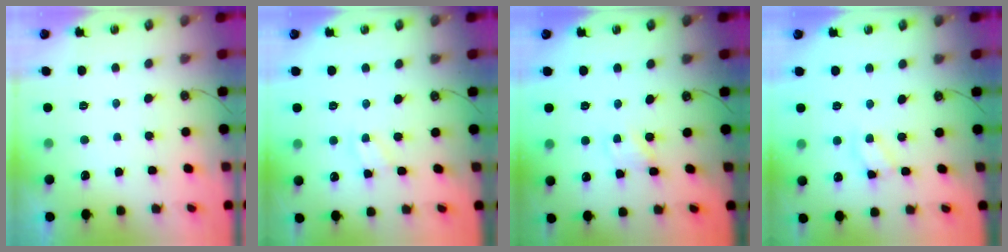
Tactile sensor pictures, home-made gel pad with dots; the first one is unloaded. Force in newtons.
{"total": 2.8, "press": 2.8, "slide": 0.4}
{"total": 1.5, "press": 1.4, "slide": 0.2}
{"total": 5.2, "press": 5.2, "slide": 0.3}